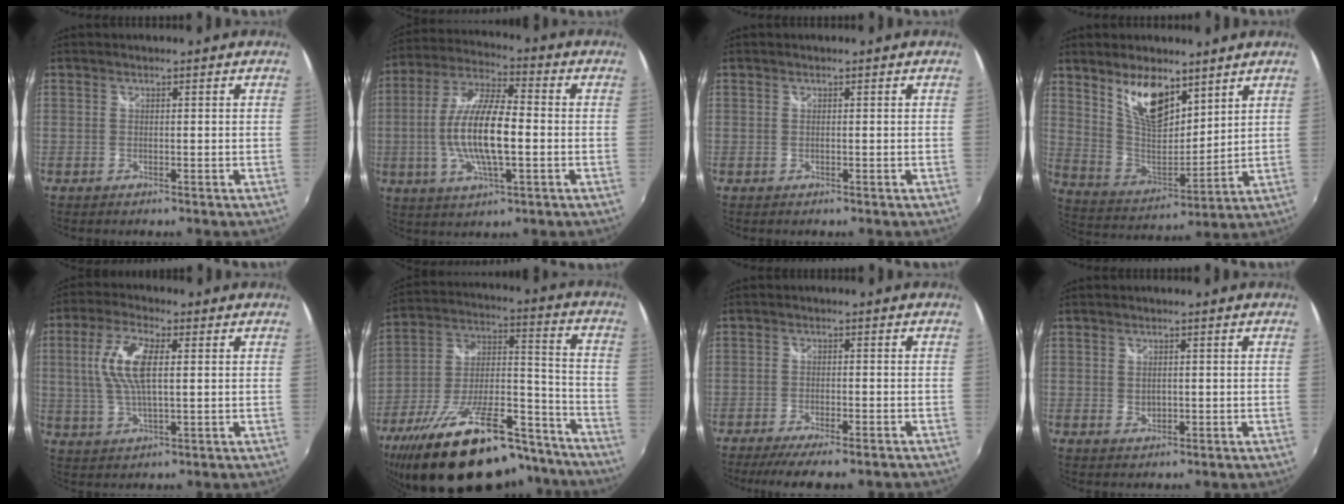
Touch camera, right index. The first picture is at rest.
{"total": 14.5, "force": [-1.9, 4.3, 13.7], "torque": [-0.274, 0.000, -0.037]}
{"total": 0.0}
{"total": 12.9, "force": [8.2, 5.7, 8.2], "torque": [-0.146, -0.005, 0.162]}
{"total": 9.9, "force": [1.7, 3.6, 9.1], "torque": [-0.188, 0.009, 0.035]}
{"total": 29.9, "force": [-21.8, 11.3, 17.2], "torque": [-0.302, -0.003, -0.320]}
{"total": 10.8, "force": [-8.7, 2.2, 6.1], "torque": [-0.133, -0.035, -0.134]}
{"total": 1.9, "force": [0.2, 1.6, 1.0], "torque": [-0.014, -0.002, 0.005]}